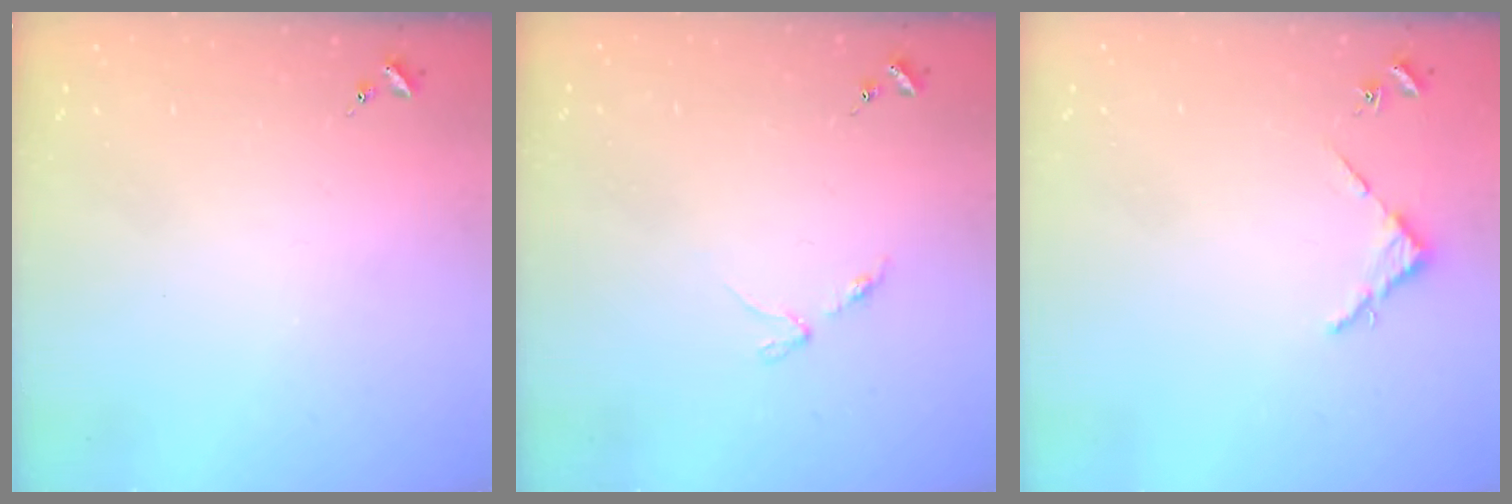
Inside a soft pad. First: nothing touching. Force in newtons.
{"total": 2.9, "press": 2.8, "slide": 0.4}
{"total": 2.7, "press": 2.7, "slide": 0.3}